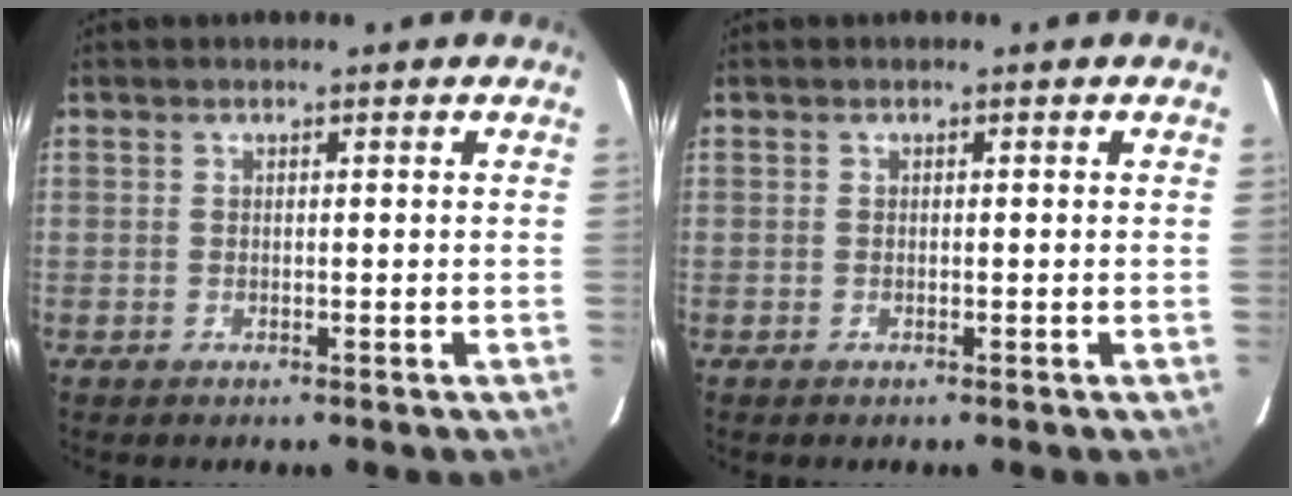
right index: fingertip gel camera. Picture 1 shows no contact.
{"total": 0.0}